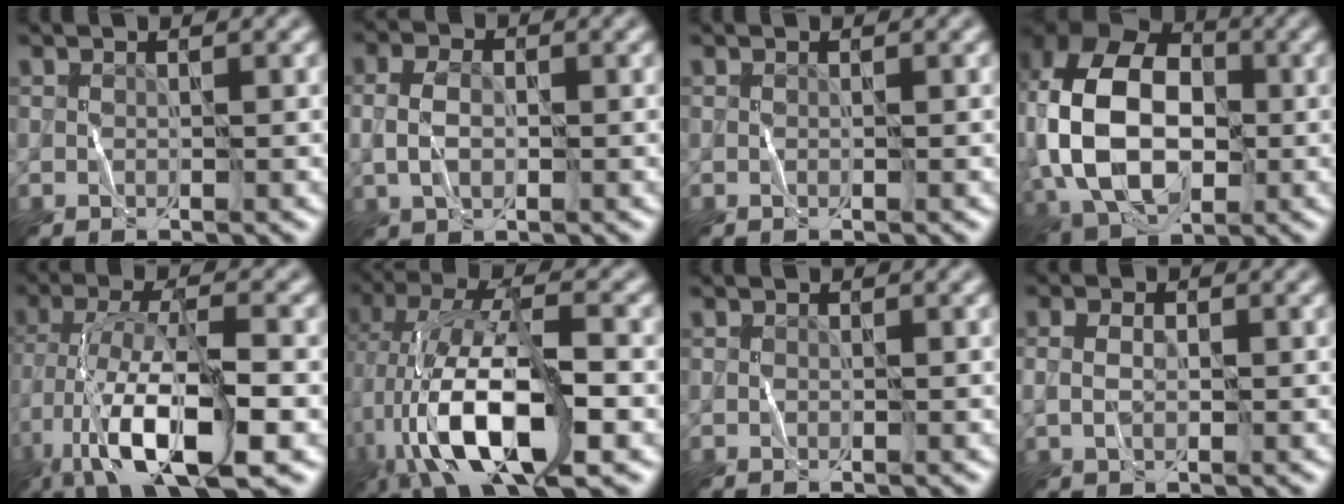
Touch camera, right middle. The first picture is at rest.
{"total": 3.2, "force": [-0.1, 2.1, 2.3], "torque": [-0.058, 0.001, -0.002]}
{"total": 0.0}
{"total": 14.8, "force": [0.0, 10.2, 10.7], "torque": [-0.227, 0.005, -0.002]}
{"total": 11.8, "force": [-5.3, 3.5, 10.0], "torque": [-0.182, 0.003, -0.096]}
{"total": 12.5, "force": [-3.9, 4.4, 11.0], "torque": [-0.206, 0.014, -0.073]}
{"total": 0.0}
{"total": 2.0, "force": [0.1, 1.3, 1.5], "torque": [-0.039, 0.001, 0.005]}